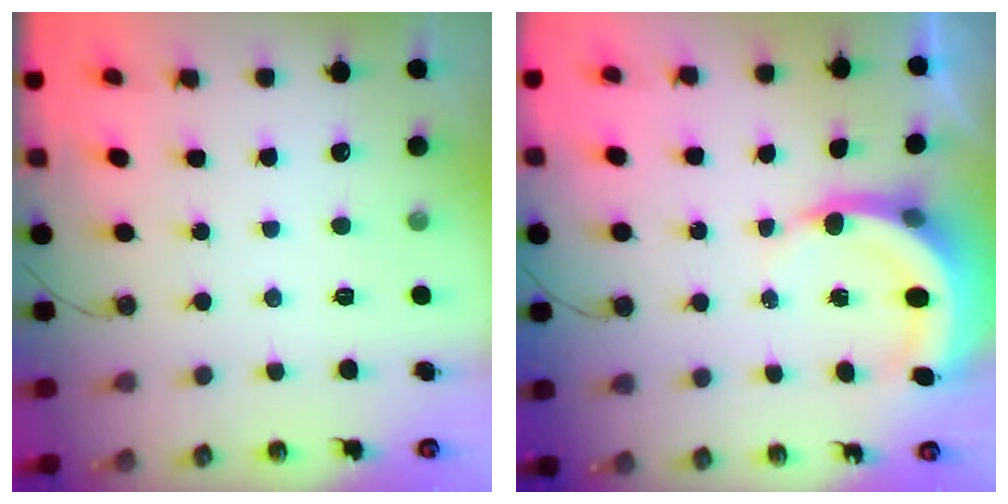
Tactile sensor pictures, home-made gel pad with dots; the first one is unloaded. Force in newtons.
{"total": 5.3, "press": 5.3, "slide": 0.6}